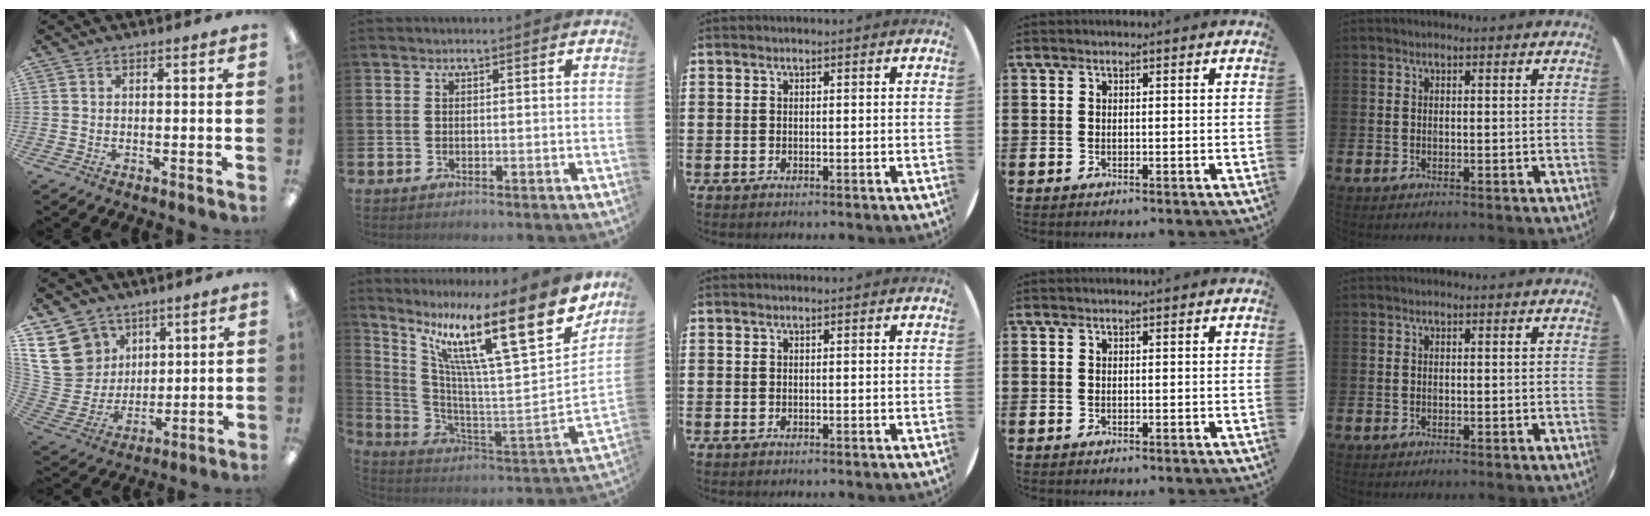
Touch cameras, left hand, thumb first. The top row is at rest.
{"thumb": {"total": 16.1, "force": [7.6, 12.8, 6.1], "torque": [-0.151, -0.037, 0.153]}, "index": {"total": 18.3, "force": [10.9, 4.0, 14.2], "torque": [-0.256, -0.081, 0.170]}}